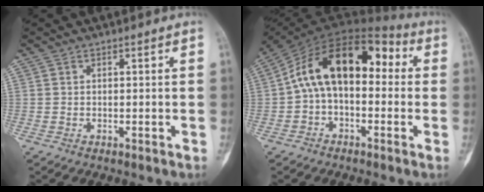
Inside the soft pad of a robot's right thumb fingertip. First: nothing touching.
{"total": 16.0, "force": [0.9, 9.6, 12.8], "torque": [-0.189, 0.055, -0.001]}